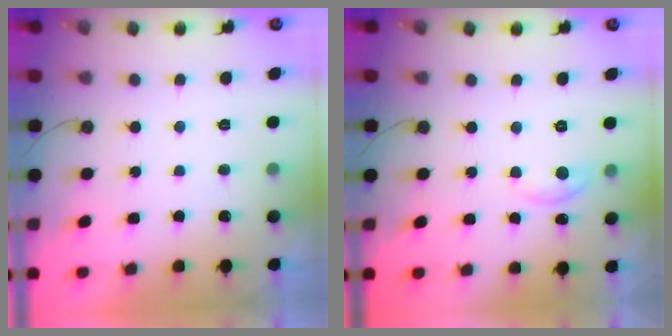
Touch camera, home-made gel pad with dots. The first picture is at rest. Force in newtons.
{"total": 4.8, "press": 4.7, "slide": 0.6}